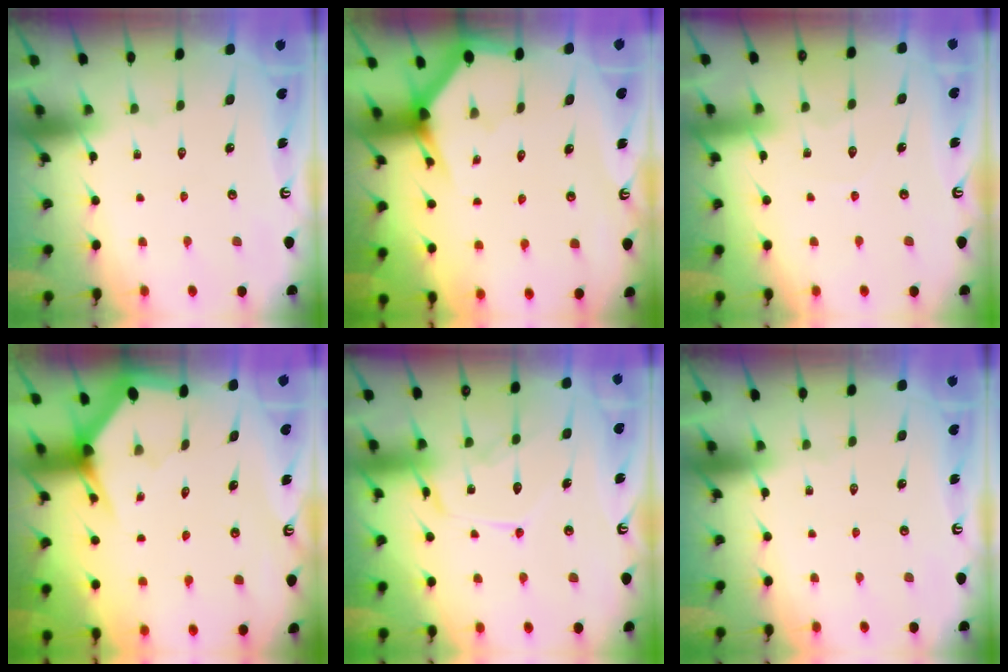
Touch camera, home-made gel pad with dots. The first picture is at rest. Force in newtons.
{"total": 2.9, "press": 2.9, "slide": 0.1}
{"total": 4.4, "press": 4.3, "slide": 0.5}
{"total": 3.0, "press": 3.0, "slide": 0.0}
{"total": 13.8, "press": 13.8, "slide": 1.3}
{"total": 0.0}